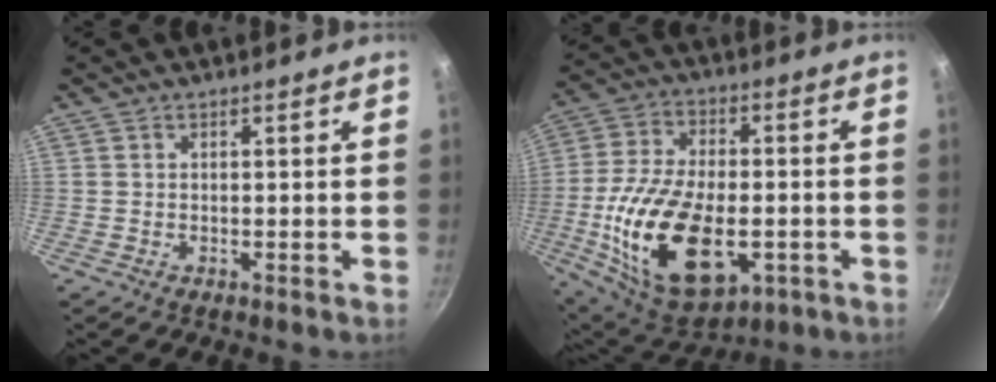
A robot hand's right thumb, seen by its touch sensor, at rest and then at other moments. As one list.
[{"total": 22.6, "force": [-5.1, 12.3, 18.2], "torque": [-0.329, 0.015, -0.076]}]